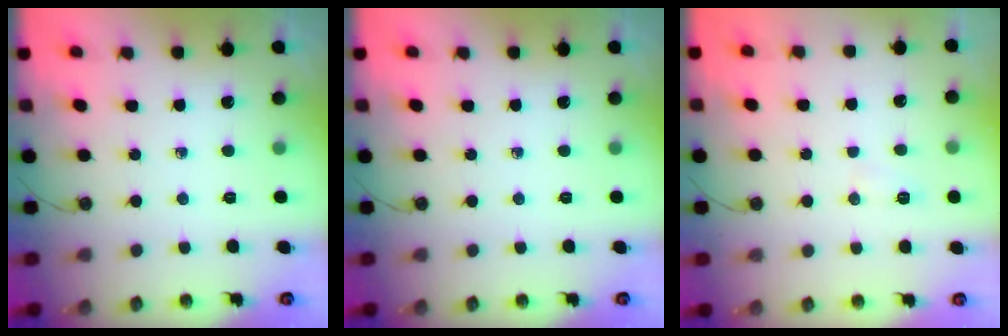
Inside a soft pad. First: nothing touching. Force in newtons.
{"total": 0.0}
{"total": 10.3, "press": 4.4, "slide": 9.3}